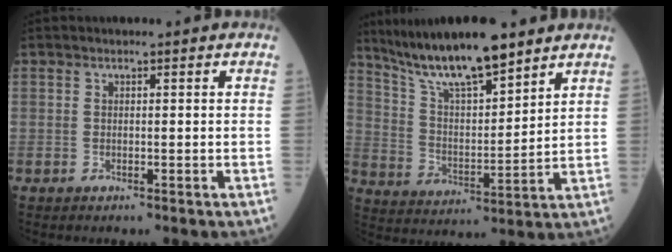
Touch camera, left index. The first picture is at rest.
{"total": 13.9, "force": [11.4, 2.0, 7.7], "torque": [-0.146, 0.005, 0.211]}